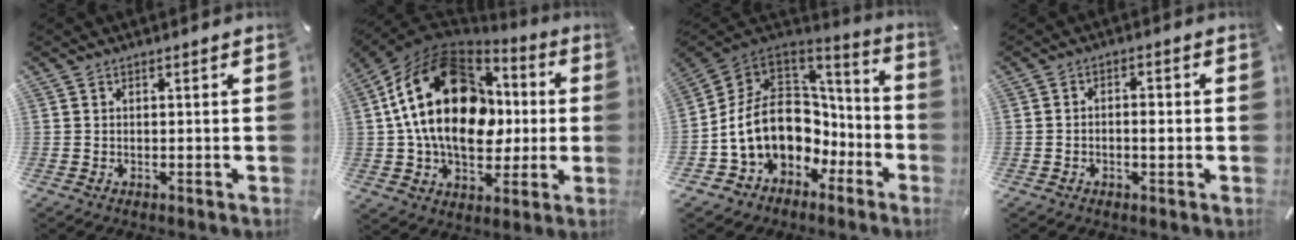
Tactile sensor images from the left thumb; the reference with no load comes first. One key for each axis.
{"total": 25.4, "fx": 3.2, "fy": 18.1, "fz": 17.5, "tx": -0.331, "ty": 0.010, "tz": 0.057}
{"total": 17.0, "fx": -0.4, "fy": 14.0, "fz": 9.7, "tx": -0.209, "ty": -0.019, "tz": 0.008}
{"total": 2.5, "fx": -0.6, "fy": 1.6, "fz": 1.9, "tx": -0.036, "ty": 0.004, "tz": -0.013}